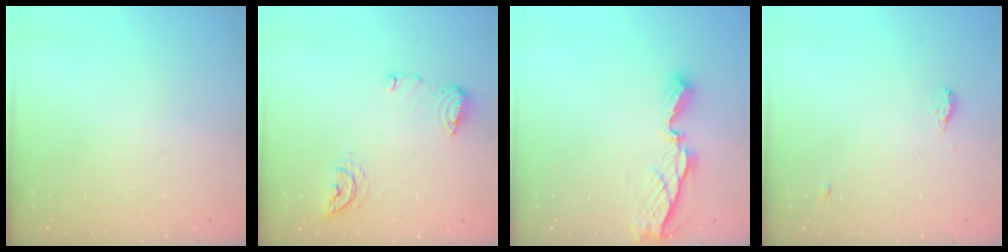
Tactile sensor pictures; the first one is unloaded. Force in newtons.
{"total": 8.9, "press": 8.9, "slide": 0.5}
{"total": 6.9, "press": 6.9, "slide": 0.6}
{"total": 8.1, "press": 5.6, "slide": 5.8}